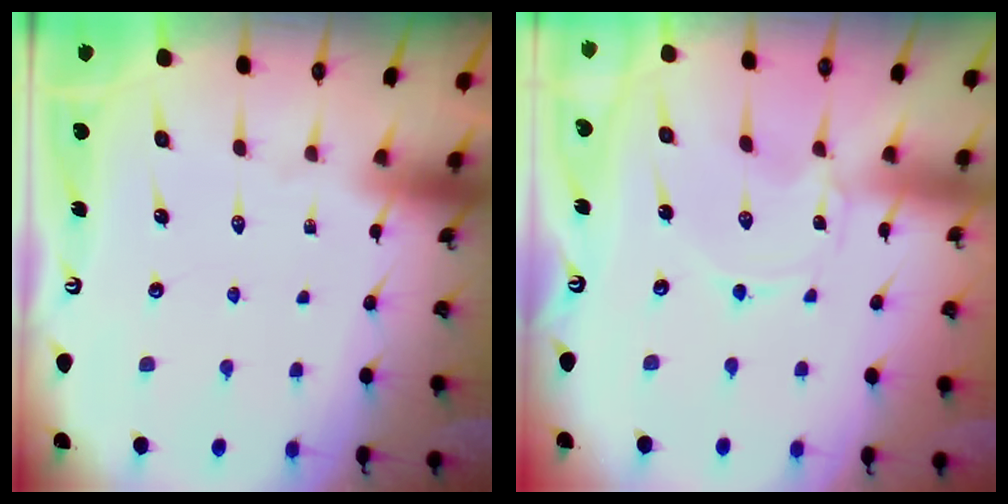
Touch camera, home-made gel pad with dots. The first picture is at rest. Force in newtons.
{"total": 0.7, "press": 0.7, "slide": 0.0}